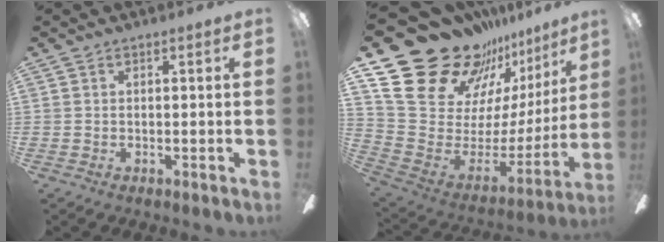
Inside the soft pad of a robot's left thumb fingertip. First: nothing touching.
{"total": 26.5, "force": [19.9, 13.7, 10.8], "torque": [-0.175, -0.140, 0.381]}